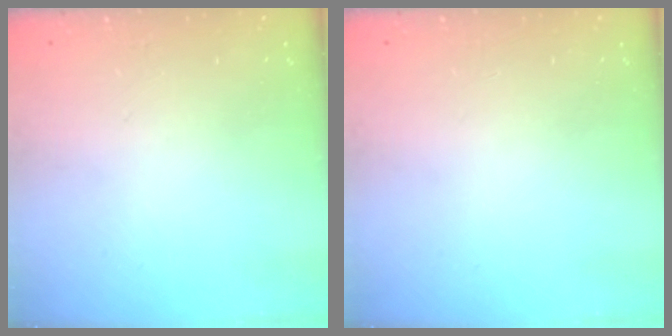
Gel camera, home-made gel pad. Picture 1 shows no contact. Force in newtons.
{"total": 0.0}